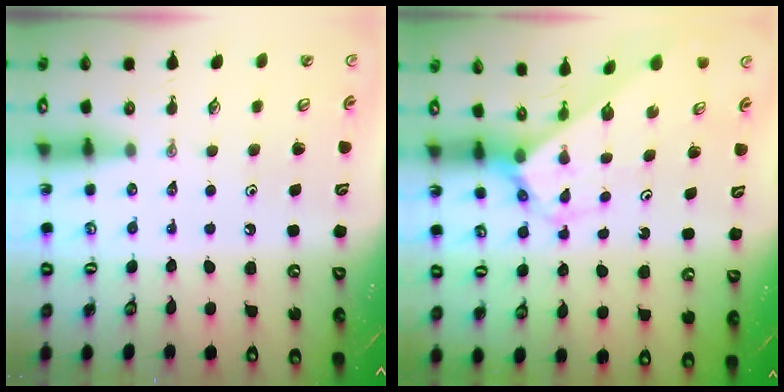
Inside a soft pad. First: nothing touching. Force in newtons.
{"total": 2.9, "press": 2.9, "slide": 0.1}